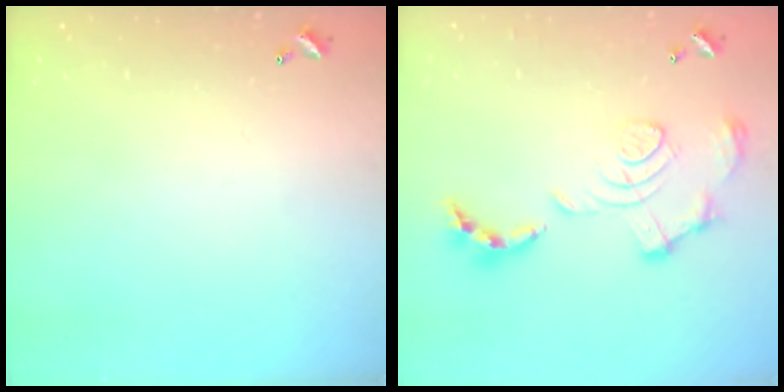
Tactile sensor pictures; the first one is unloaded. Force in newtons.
{"total": 1.7, "press": 1.1, "slide": 1.3}